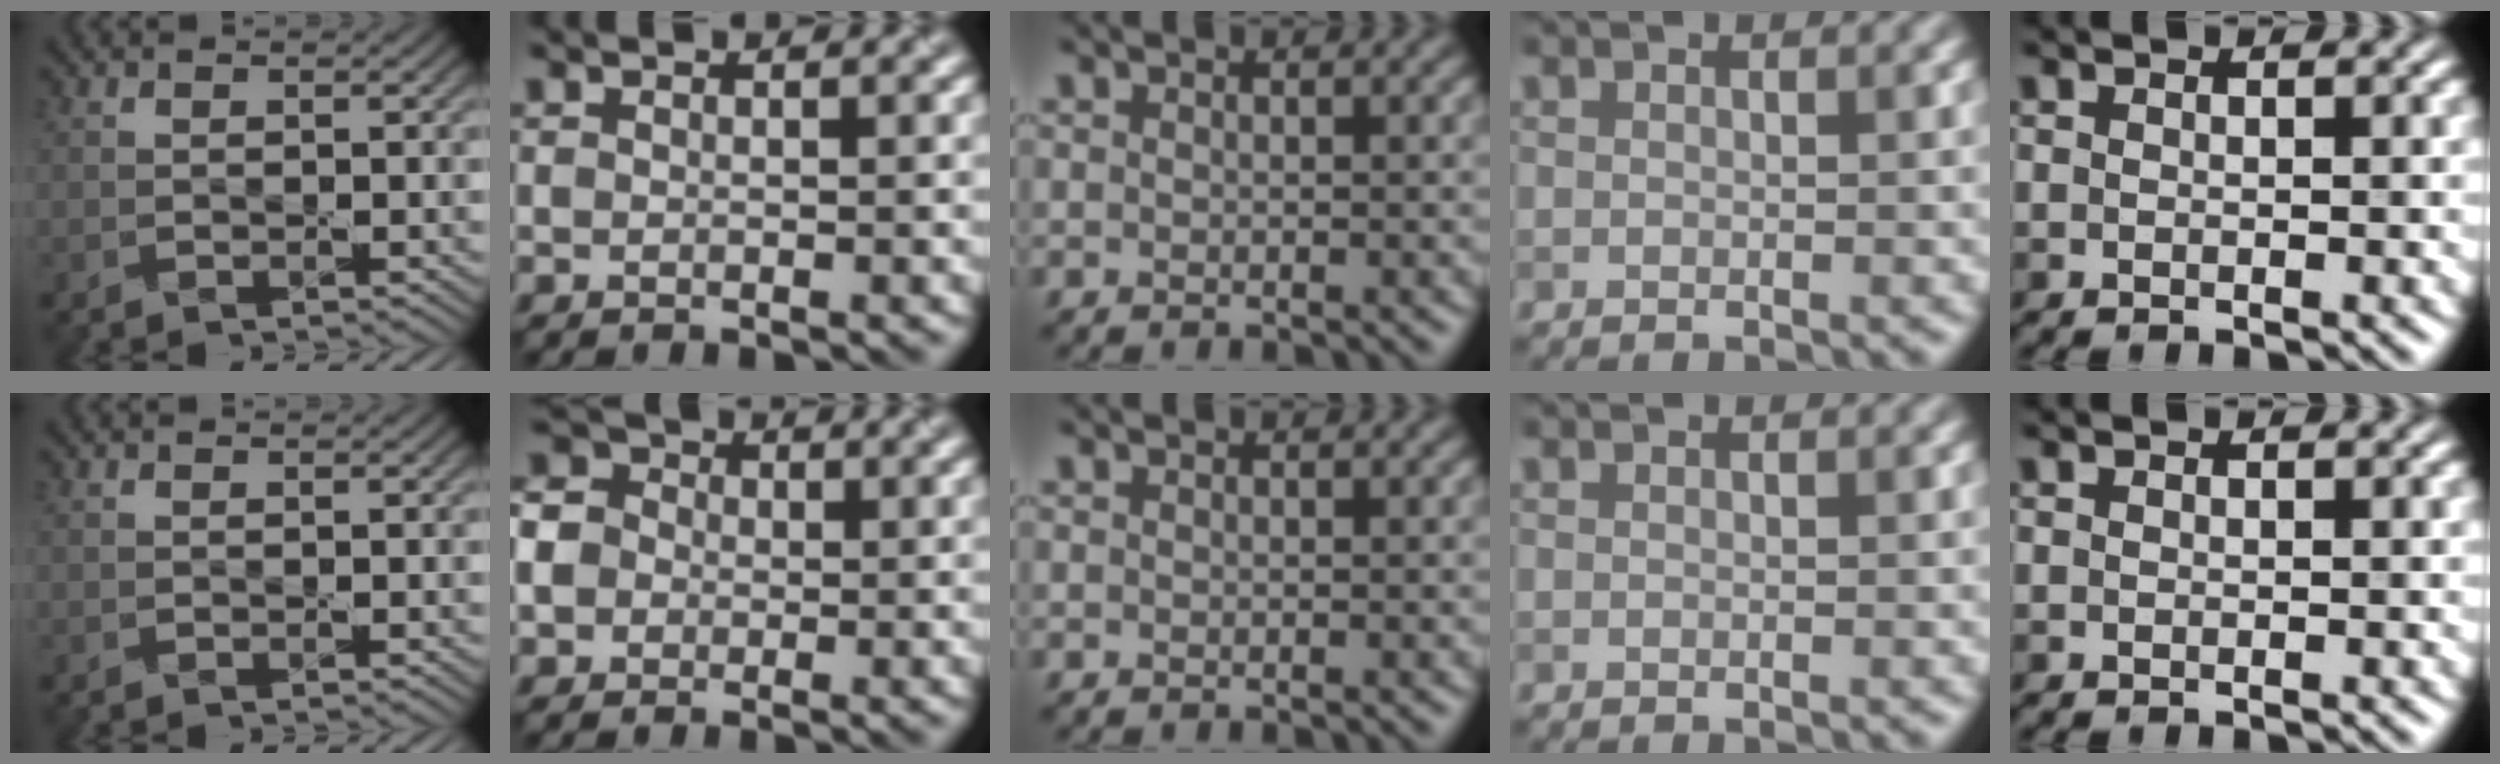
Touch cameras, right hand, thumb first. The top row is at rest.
{"index": {"total": 6.1, "force": [-0.5, 5.6, 2.5], "torque": [-0.057, 0.025, -0.040]}}